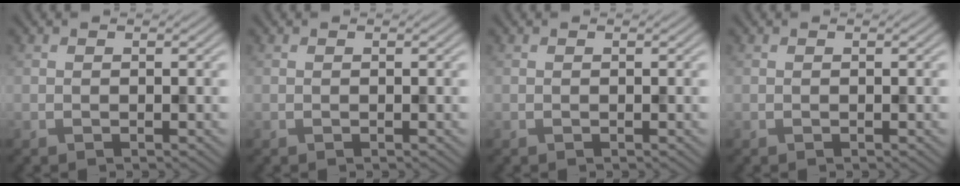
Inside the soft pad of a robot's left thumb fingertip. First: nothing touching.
{"total": 0.0}
{"total": 0.0}
{"total": 0.0}